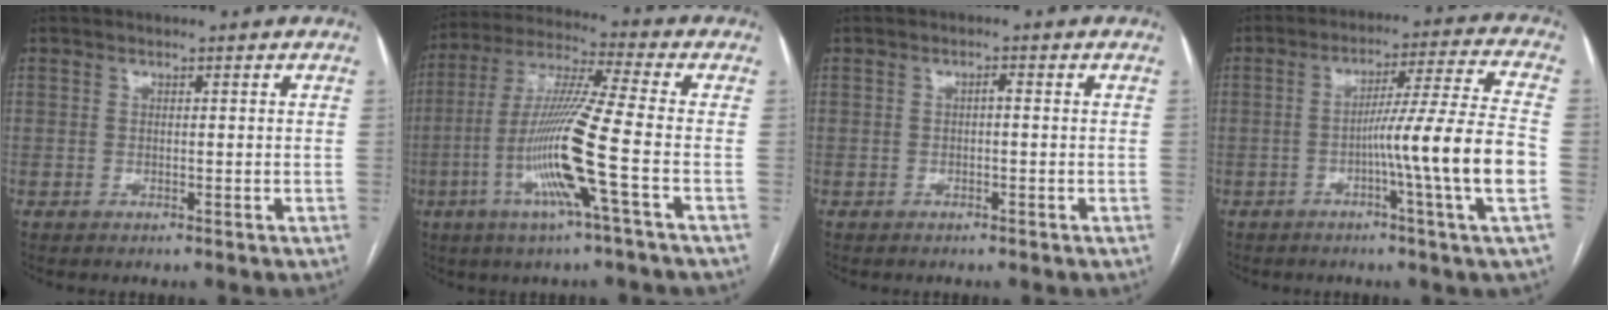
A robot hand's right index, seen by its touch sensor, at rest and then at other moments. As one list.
[{"total": 14.1, "force": [-4.2, -1.3, 13.4], "torque": [-0.271, -0.011, -0.089]}, {"total": 0.8, "force": [-0.1, 0.2, 0.8], "torque": [-0.011, 0.003, -0.003]}, {"total": 13.2, "force": [-3.3, -2.4, 12.6], "torque": [-0.198, 0.000, -0.057]}]